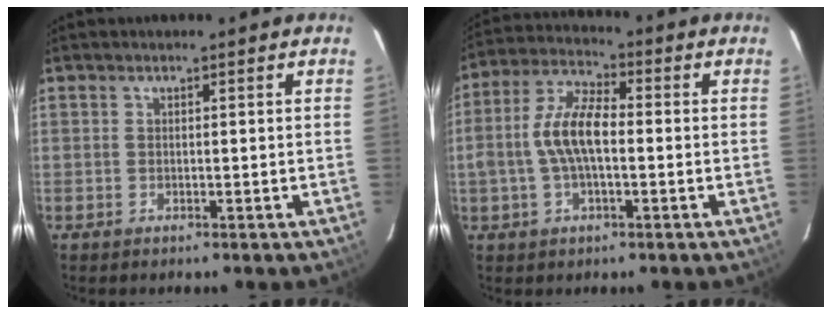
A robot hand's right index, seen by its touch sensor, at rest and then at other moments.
{"total": 9.5, "force": [-1.0, 4.2, 8.5], "torque": [-0.175, 0.016, -0.021]}